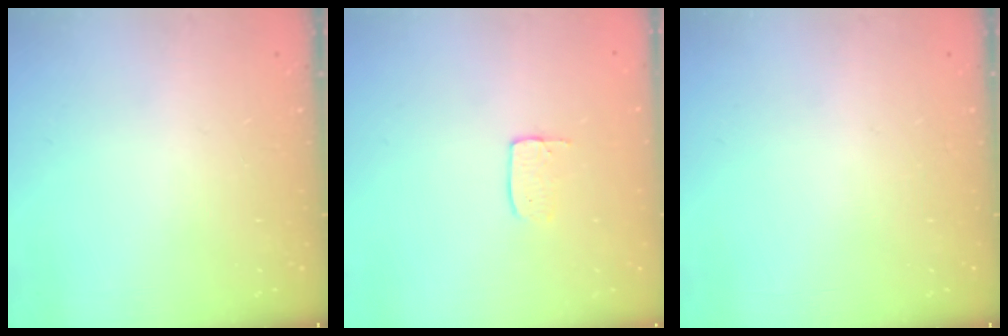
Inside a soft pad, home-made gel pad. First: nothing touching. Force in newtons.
{"total": 3.5, "press": 3.5, "slide": 0.2}
{"total": 0.0}